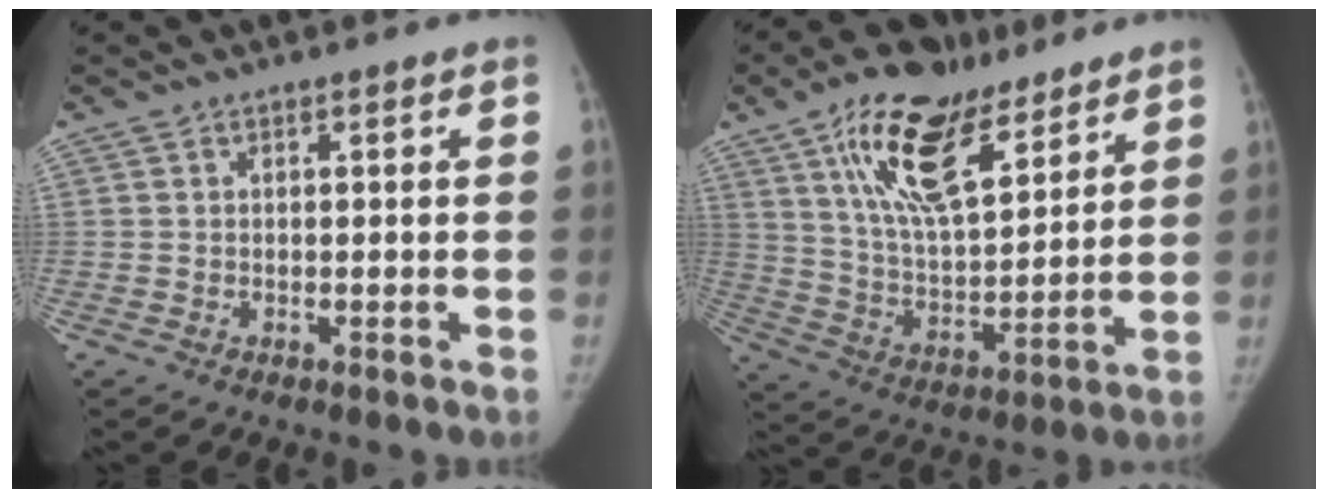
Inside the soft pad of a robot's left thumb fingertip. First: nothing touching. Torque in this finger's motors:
{"motor_torque": [1.19, 1.19, 1.56, -1.21, 0.13]}